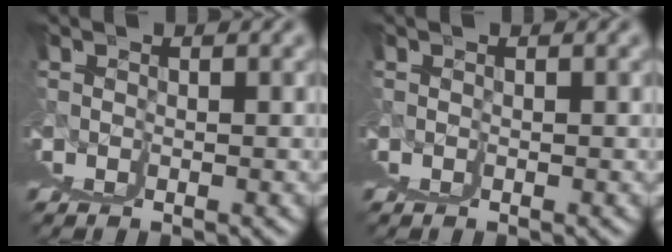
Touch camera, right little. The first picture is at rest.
{"total": 0.0}